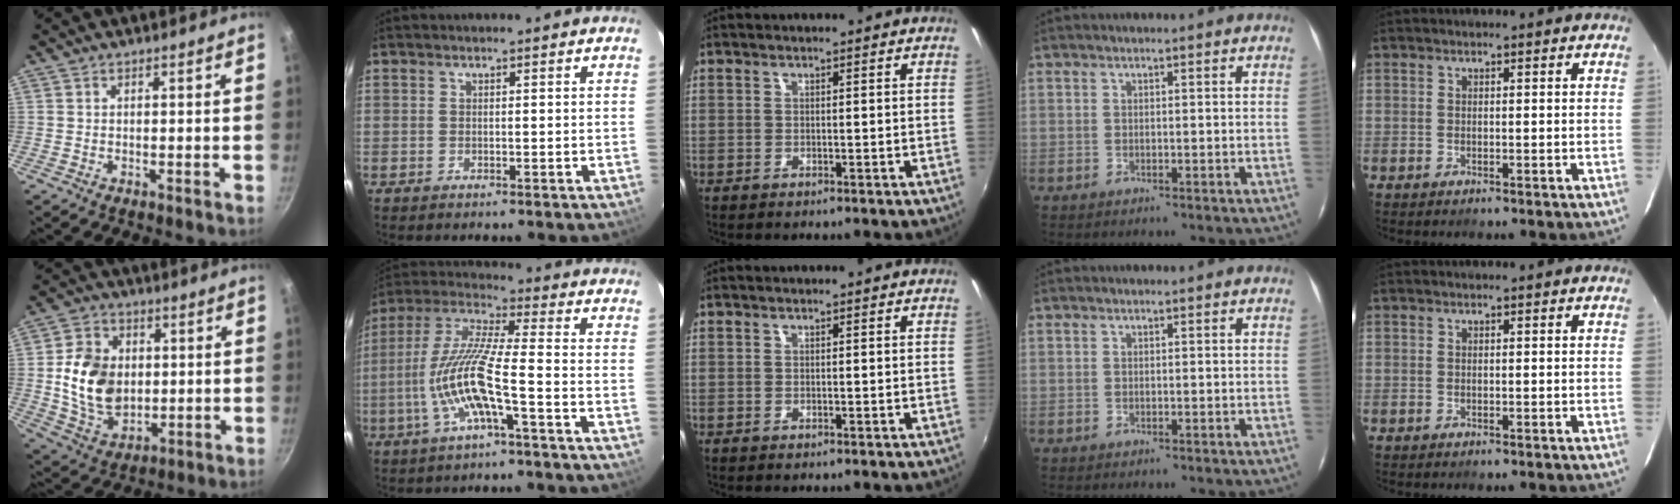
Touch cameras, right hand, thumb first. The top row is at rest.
{"thumb": {"total": 13.7, "force": [0.8, 10.3, 9.1], "torque": [-0.142, -0.002, 0.022]}, "index": {"total": 12.3, "force": [-4.2, 0.9, 11.5], "torque": [-0.241, -0.001, -0.082]}}